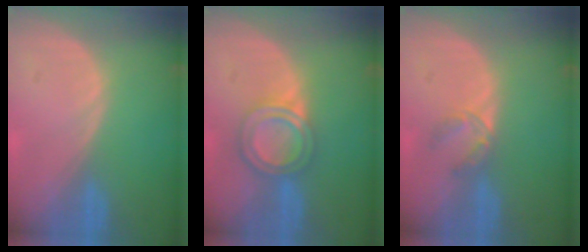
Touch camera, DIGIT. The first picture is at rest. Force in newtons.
{"total": 6.2, "press": 5.4, "slide": 3.0}
{"total": 3.4, "press": 3.2, "slide": 1.0}